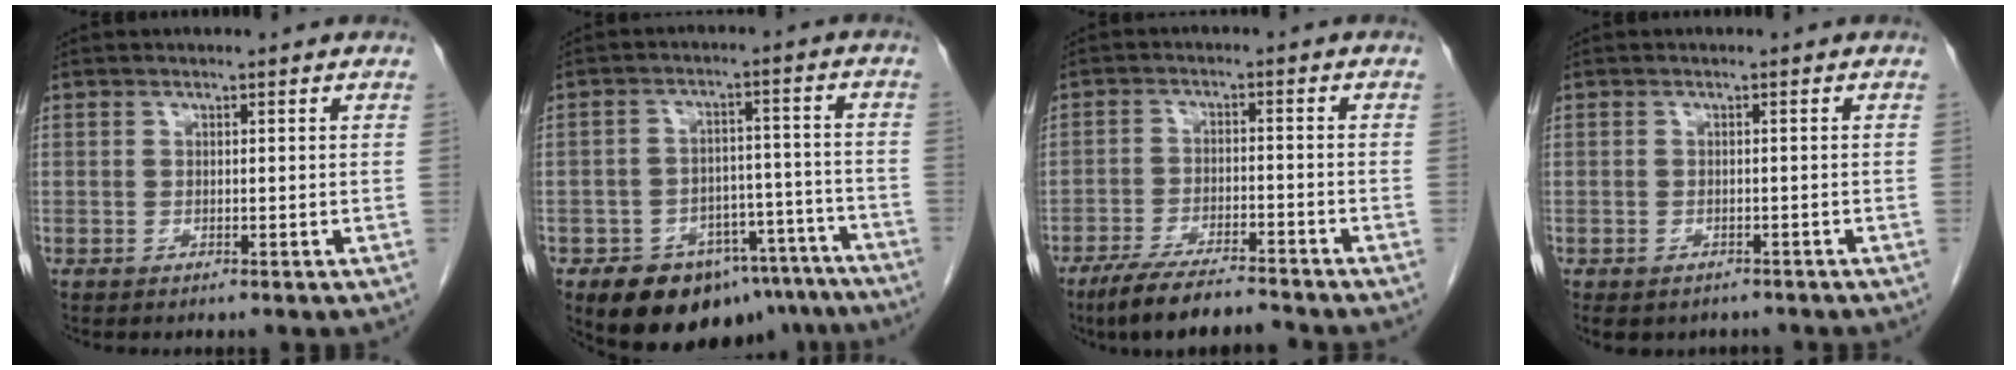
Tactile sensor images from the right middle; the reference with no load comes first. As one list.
[{"total": 15.1, "force": [-11.4, 8.1, 5.7], "torque": [-0.057, 0.044, -0.148]}, {"total": 8.9, "force": [-7.9, 0.8, 4.0], "torque": [-0.066, -0.016, -0.134]}, {"total": 6.1, "force": [-4.6, 3.5, 1.7], "torque": [-0.028, 0.001, -0.057]}]